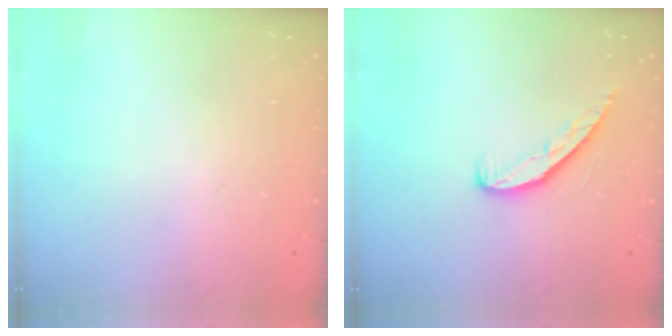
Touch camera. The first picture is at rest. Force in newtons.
{"total": 7.0, "press": 7.0, "slide": 0.7}